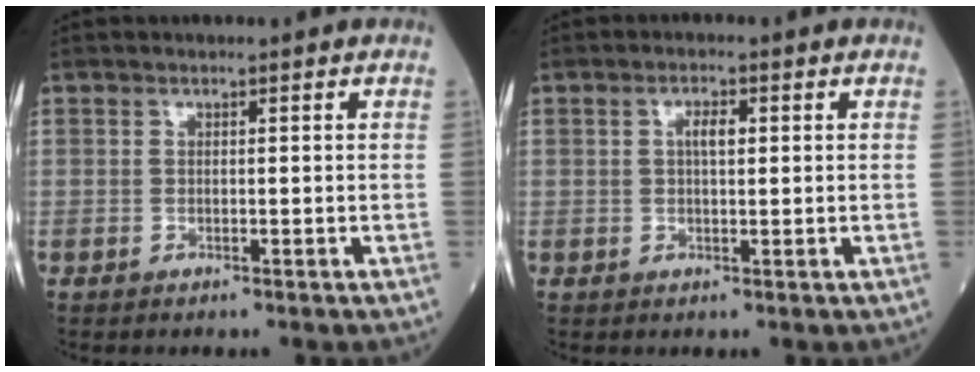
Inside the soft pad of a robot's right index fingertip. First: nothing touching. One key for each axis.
{"total": 2.4, "fx": 0.5, "fy": 0.8, "fz": 2.2, "tx": -0.039, "ty": 0.004, "tz": 0.008}